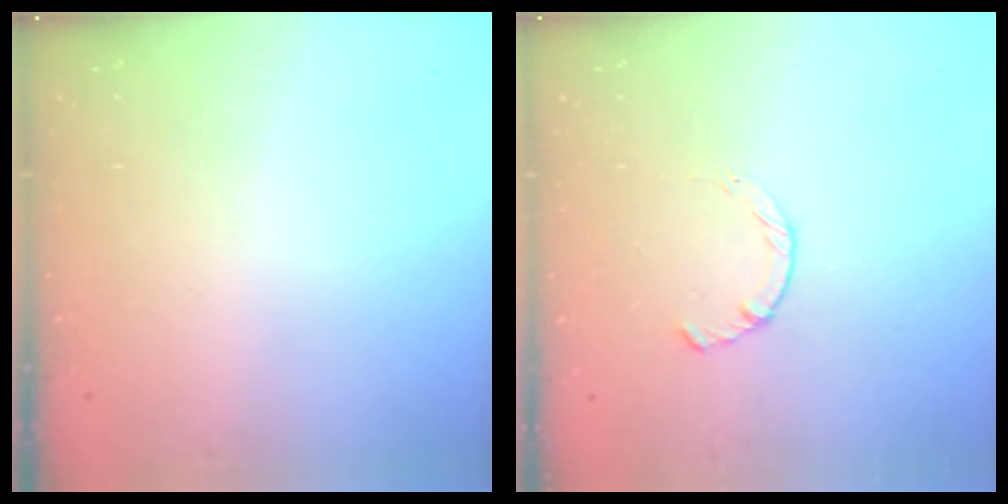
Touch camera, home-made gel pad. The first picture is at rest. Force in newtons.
{"total": 2.2, "press": 2.2, "slide": 0.4}